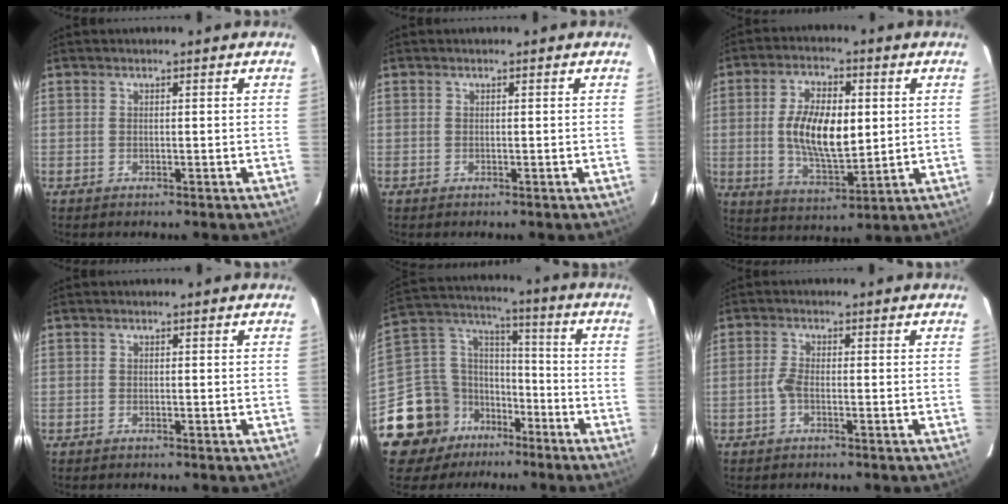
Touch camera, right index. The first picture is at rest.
{"total": 0.0}
{"total": 12.7, "force": [0.8, 5.7, 11.3], "torque": [-0.215, -0.001, 0.022]}
{"total": 0.0}
{"total": 16.6, "force": [-11.1, 11.0, 5.6], "torque": [-0.146, 0.045, -0.182]}
{"total": 2.1, "force": [-0.9, 0.7, 1.7], "torque": [-0.042, 0.004, -0.021]}